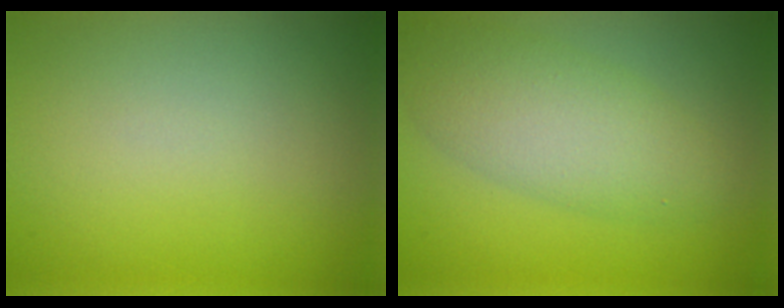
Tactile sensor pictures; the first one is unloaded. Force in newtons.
{"total": 5.6, "press": 5.6, "slide": 0.3}